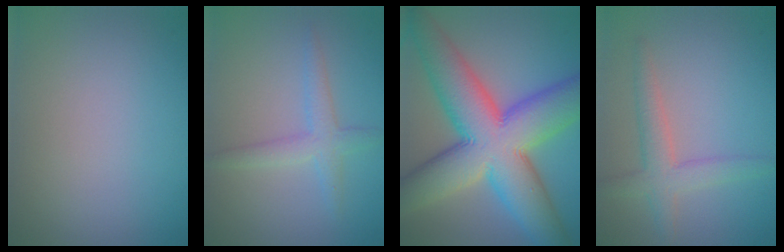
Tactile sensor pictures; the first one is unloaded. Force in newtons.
{"total": 2.4, "press": 2.4, "slide": 0.2}
{"total": 15.0, "press": 15.0, "slide": 0.6}
{"total": 3.2, "press": 3.2, "slide": 0.1}